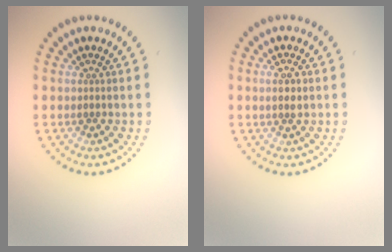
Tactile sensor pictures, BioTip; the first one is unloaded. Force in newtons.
{"total": 1.6, "press": 1.6, "slide": 0.3}